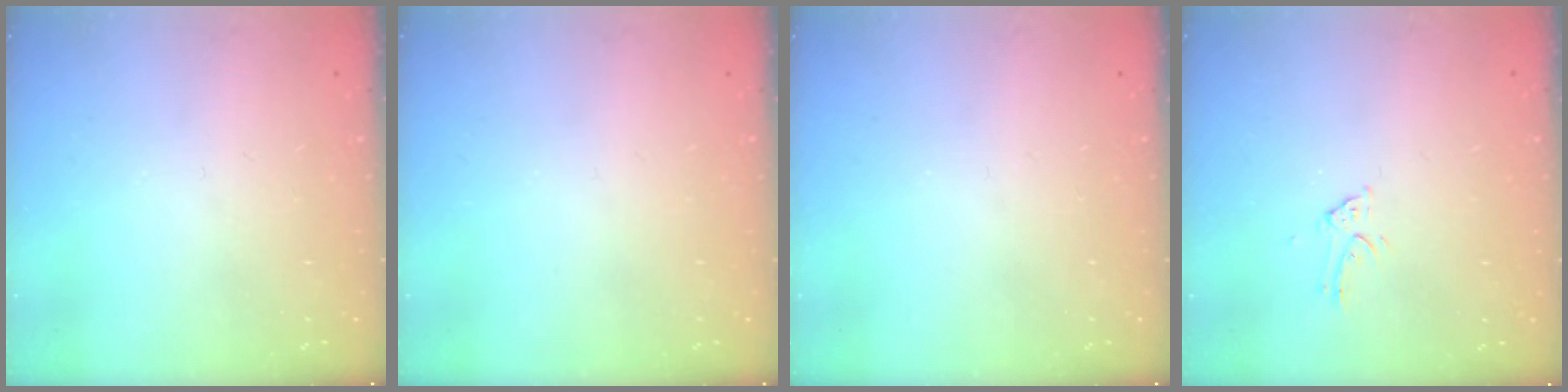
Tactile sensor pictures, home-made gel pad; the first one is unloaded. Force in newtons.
{"total": 0.0}
{"total": 0.0}
{"total": 3.0, "press": 3.0, "slide": 0.1}